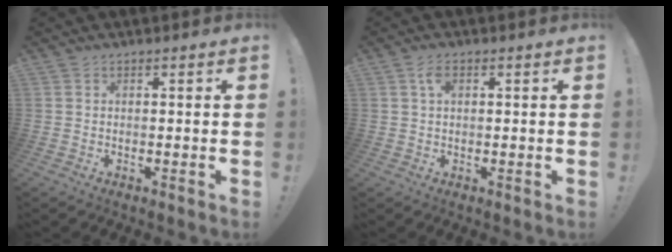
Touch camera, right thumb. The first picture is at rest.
{"total": 3.1, "force": [1.0, 1.8, 2.3], "torque": [-0.036, 0.001, 0.014]}